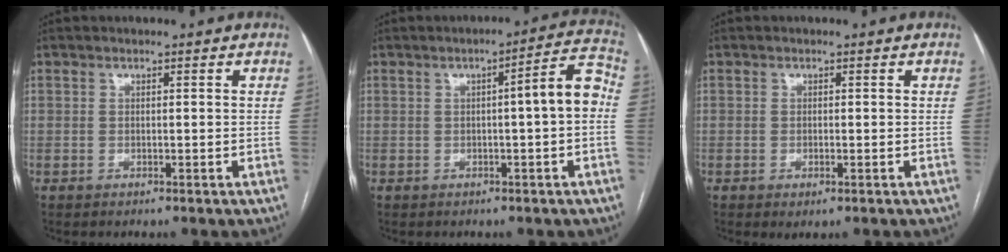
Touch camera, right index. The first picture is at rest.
{"total": 6.4, "force": [-0.3, 0.3, 6.4], "torque": [-0.084, 0.020, -0.007]}
{"total": 1.3, "force": [-0.5, 0.4, 1.1], "torque": [-0.017, -0.004, -0.003]}